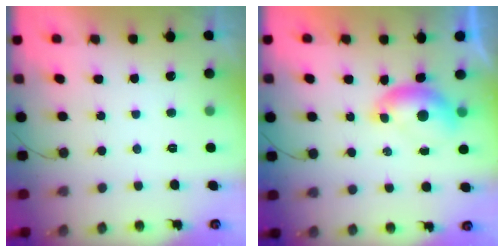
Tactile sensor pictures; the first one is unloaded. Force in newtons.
{"total": 6.3, "press": 6.3, "slide": 0.8}